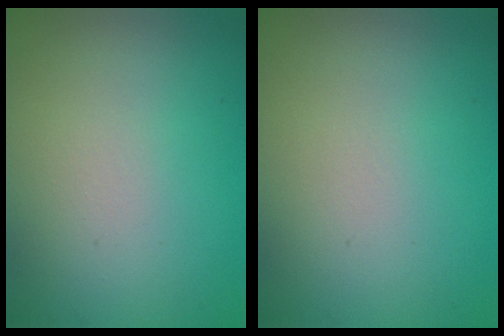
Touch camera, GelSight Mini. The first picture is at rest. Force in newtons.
{"total": 0.0}